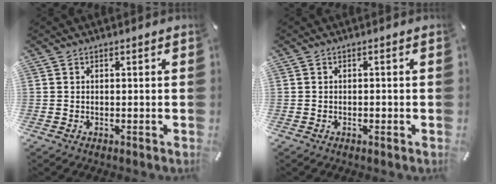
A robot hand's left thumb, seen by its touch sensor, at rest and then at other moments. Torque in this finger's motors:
{"motor_torque": [-0.11, -0.37, 0.02, 0.04, 0.00]}